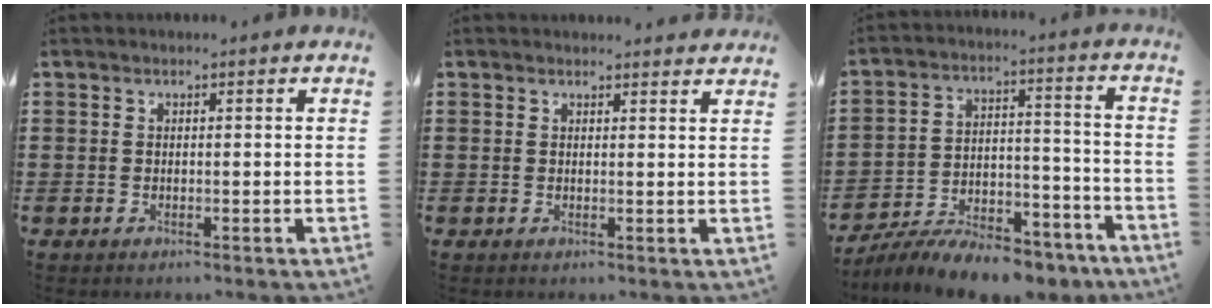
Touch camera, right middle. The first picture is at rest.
{"total": 1.2, "force": [1.2, 0.3, 0.0], "torque": [0.005, -0.001, 0.022]}
{"total": 9.6, "force": [-8.9, 2.1, 3.1], "torque": [-0.042, 0.033, -0.166]}